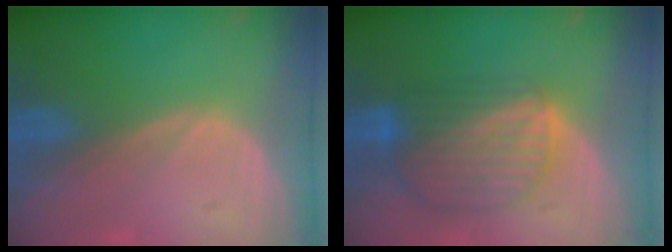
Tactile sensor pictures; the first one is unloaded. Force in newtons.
{"total": 8.8, "press": 7.8, "slide": 4.2}